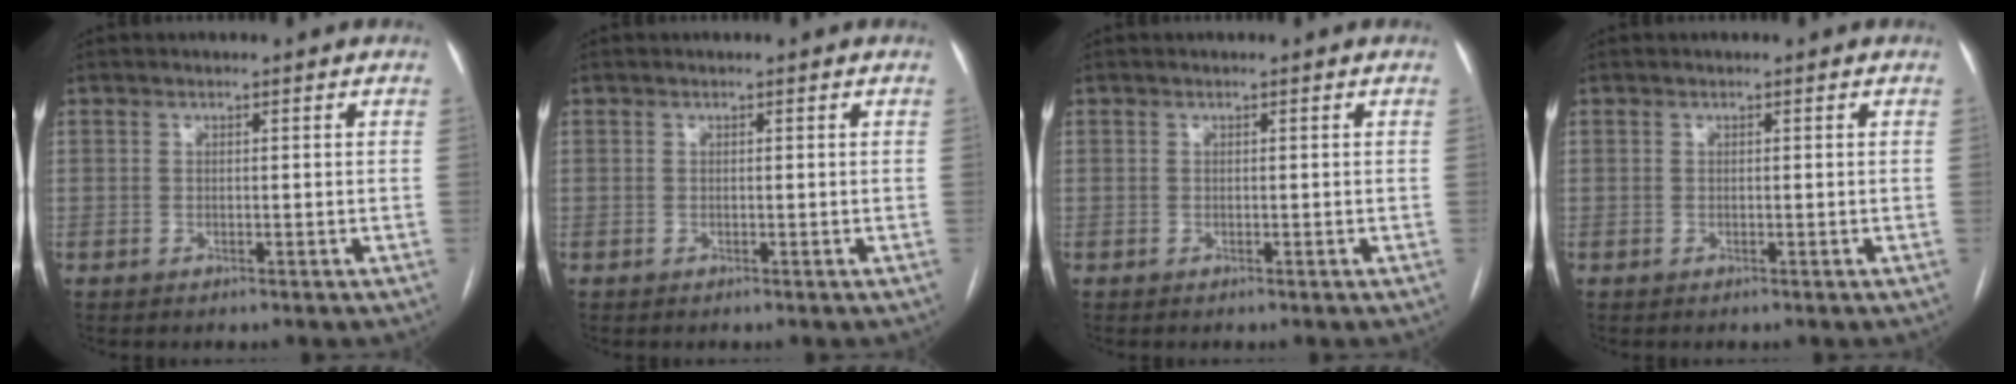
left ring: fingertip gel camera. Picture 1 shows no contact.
{"total": 0.0}
{"total": 0.0}
{"total": 0.0}